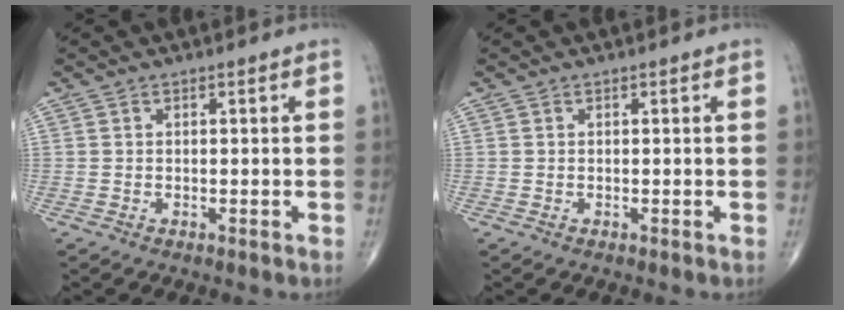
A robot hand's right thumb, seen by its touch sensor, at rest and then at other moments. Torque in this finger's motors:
{"motor_torque": [0.02, 0.01, 0.01, 0.00, 0.00]}